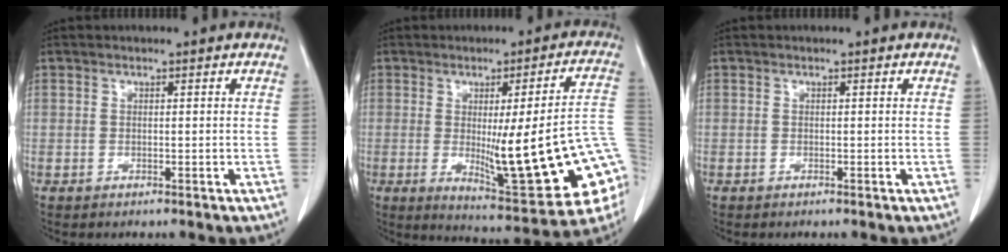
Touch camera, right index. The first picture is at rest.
{"total": 21.7, "force": [-3.5, 2.7, 21.2], "torque": [-0.218, -0.003, -0.028]}
{"total": 0.0}